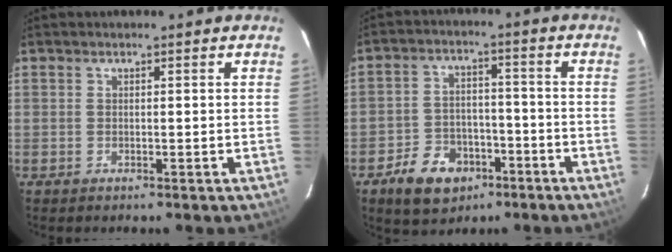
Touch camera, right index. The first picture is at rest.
{"total": 10.3, "force": [-5.9, 7.3, 4.3], "torque": [-0.107, 0.023, -0.080]}